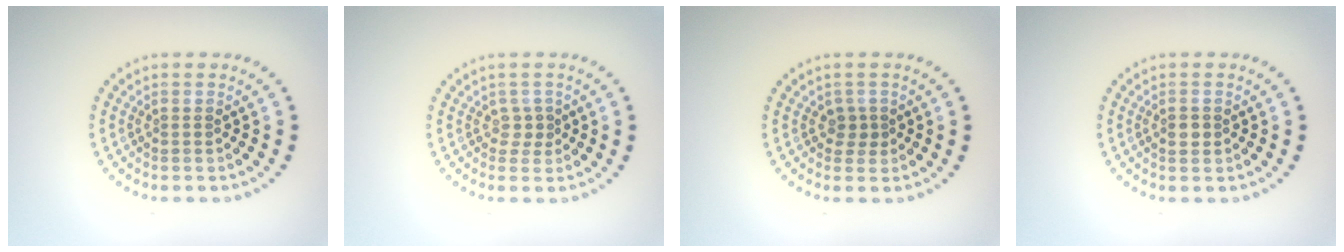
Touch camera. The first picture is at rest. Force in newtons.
{"total": 1.0, "press": 0.8, "slide": 0.6}
{"total": 1.3, "press": 1.1, "slide": 0.7}
{"total": 1.5, "press": 1.5, "slide": 0.3}